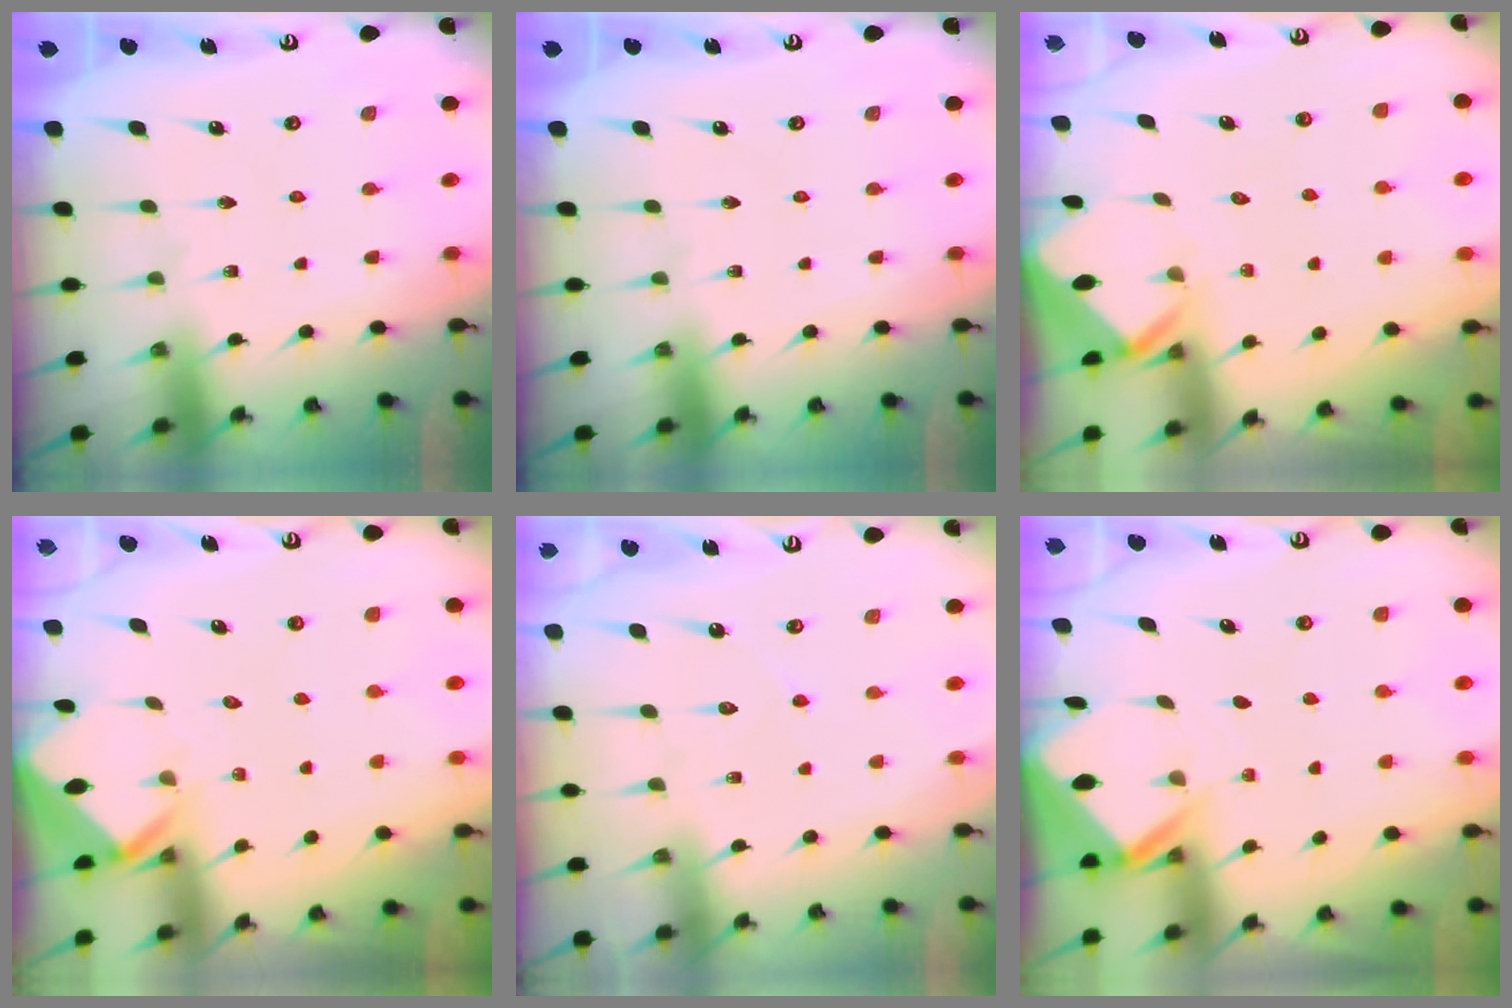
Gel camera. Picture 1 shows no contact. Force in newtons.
{"total": 0.0}
{"total": 2.6, "press": 2.6, "slide": 0.1}
{"total": 2.8, "press": 2.8, "slide": 0.2}
{"total": 4.0, "press": 4.0, "slide": 0.3}
{"total": 3.3, "press": 3.3, "slide": 0.3}